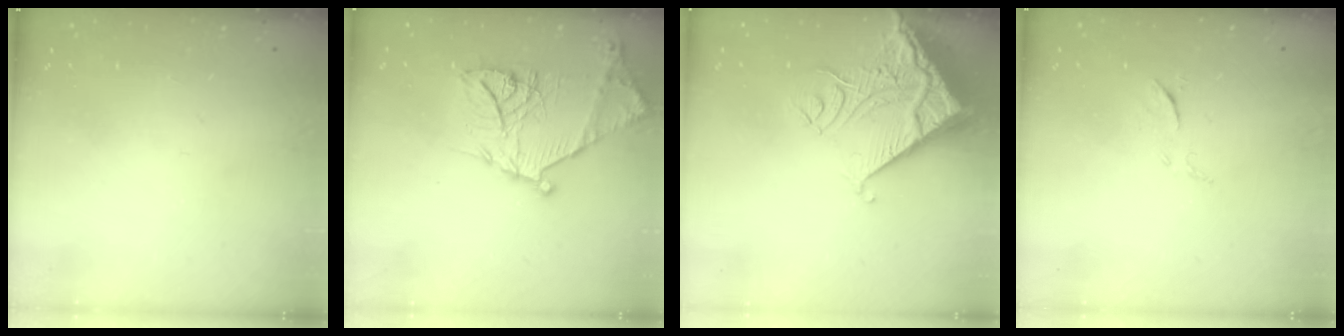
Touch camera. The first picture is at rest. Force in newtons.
{"total": 18.7, "press": 18.6, "slide": 1.4}
{"total": 11.2, "press": 11.1, "slide": 1.5}
{"total": 6.7, "press": 6.7, "slide": 0.3}